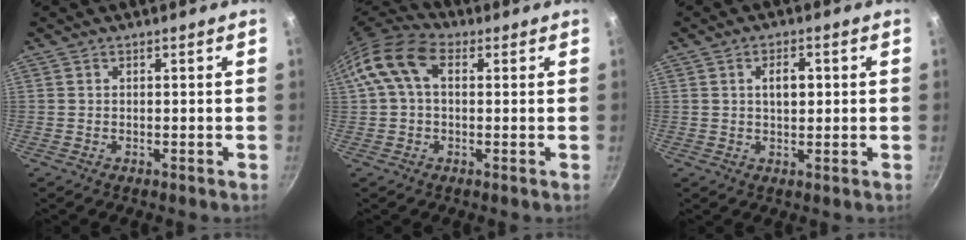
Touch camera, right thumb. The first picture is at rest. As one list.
[{"total": 10.8, "force": [2.6, 6.9, 8.0], "torque": [-0.147, 0.028, 0.030]}, {"total": 4.0, "force": [0.7, 2.2, 3.3], "torque": [-0.040, 0.005, 0.012]}]